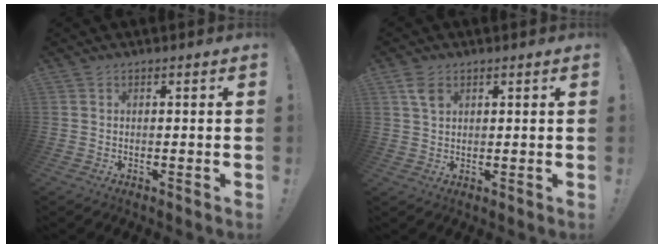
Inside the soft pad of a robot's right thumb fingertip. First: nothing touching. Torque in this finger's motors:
{"motor_torque": [-0.20, 0.85, 0.37, -0.21, -0.02]}